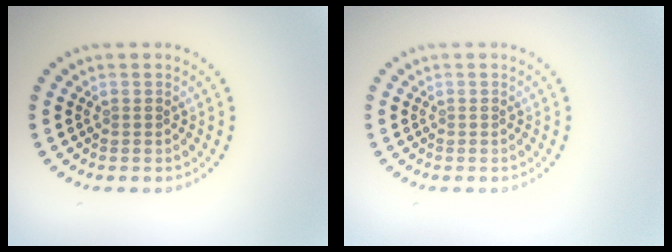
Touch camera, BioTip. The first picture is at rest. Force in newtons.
{"total": 0.0}